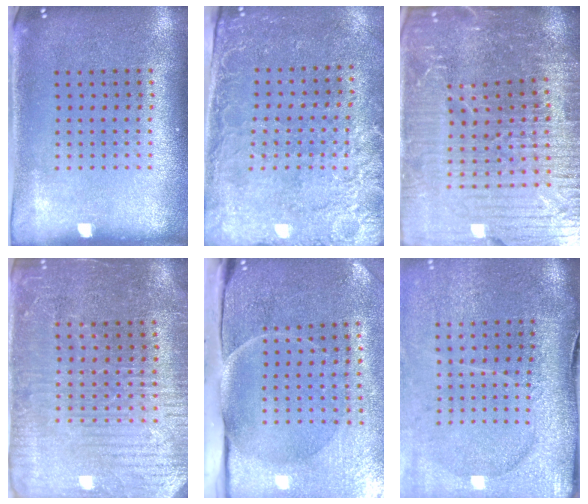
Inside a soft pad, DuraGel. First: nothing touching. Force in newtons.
{"total": 2.6, "press": 2.4, "slide": 1.1}
{"total": 6.3, "press": 5.6, "slide": 2.7}
{"total": 3.7, "press": 3.5, "slide": 1.1}
{"total": 4.9, "press": 3.9, "slide": 2.9}
{"total": 4.6, "press": 3.7, "slide": 2.8}